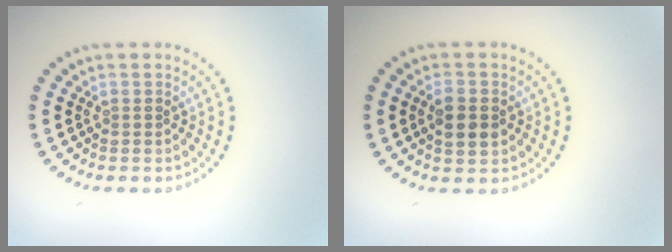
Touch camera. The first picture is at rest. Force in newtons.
{"total": 2.6, "press": 2.6, "slide": 0.2}